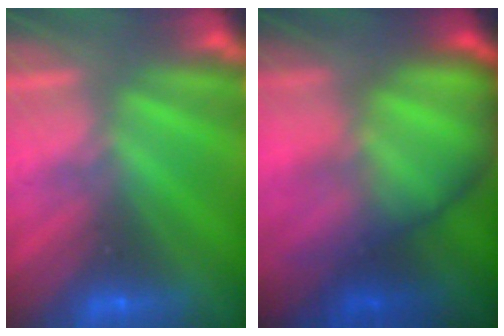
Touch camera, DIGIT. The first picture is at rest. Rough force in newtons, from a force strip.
{"total": 7.6}